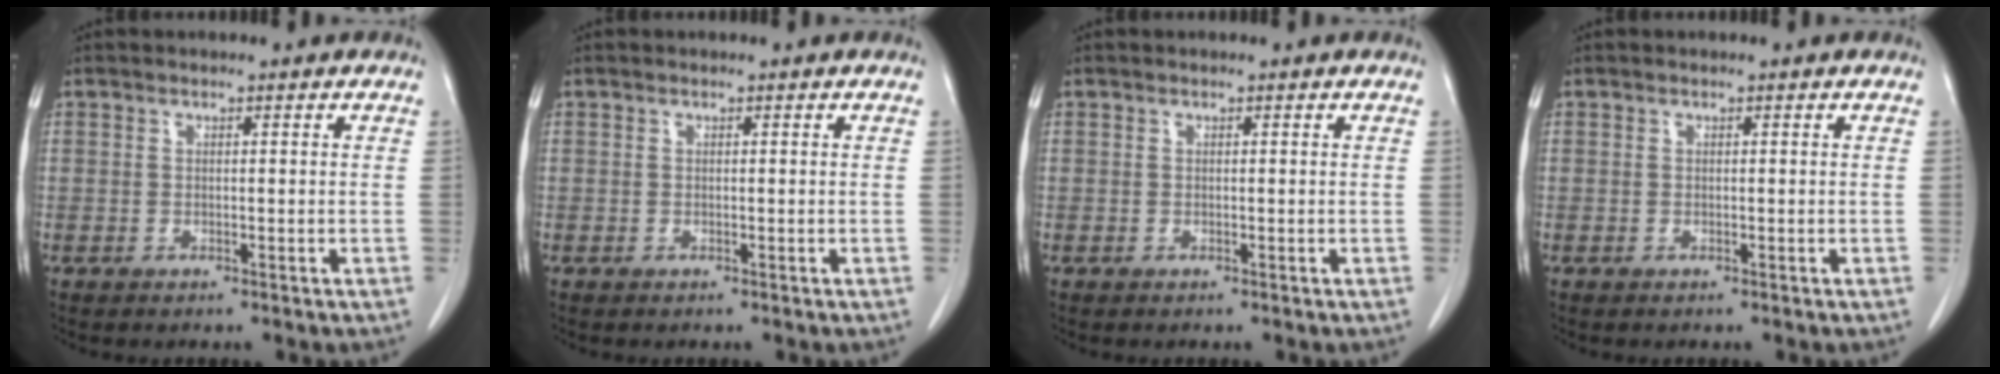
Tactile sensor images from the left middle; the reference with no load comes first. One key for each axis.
{"total": 0.0}
{"total": 0.0}
{"total": 0.0}